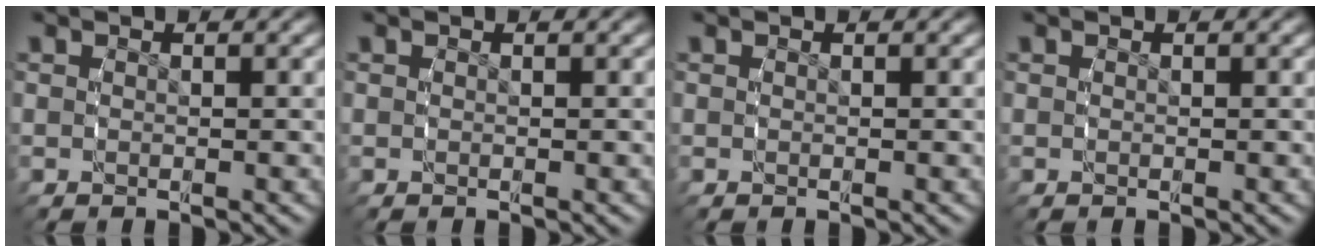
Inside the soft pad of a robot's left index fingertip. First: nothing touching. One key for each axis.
{"total": 0.0}
{"total": 0.0}
{"total": 0.0}